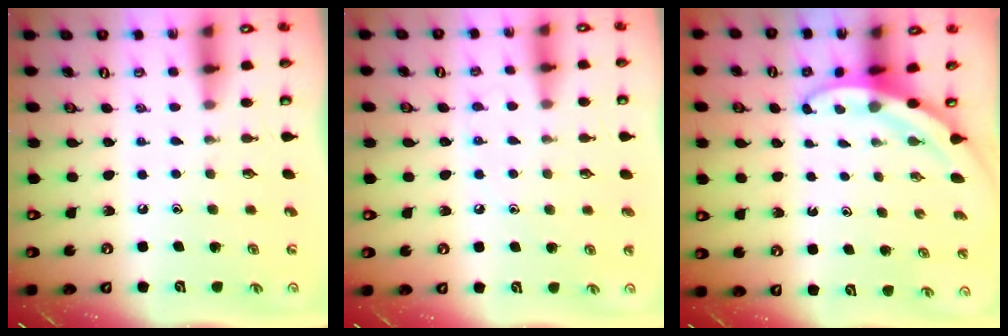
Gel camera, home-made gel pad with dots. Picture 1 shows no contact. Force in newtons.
{"total": 5.0, "press": 4.9, "slide": 1.0}
{"total": 3.5, "press": 3.5, "slide": 0.2}